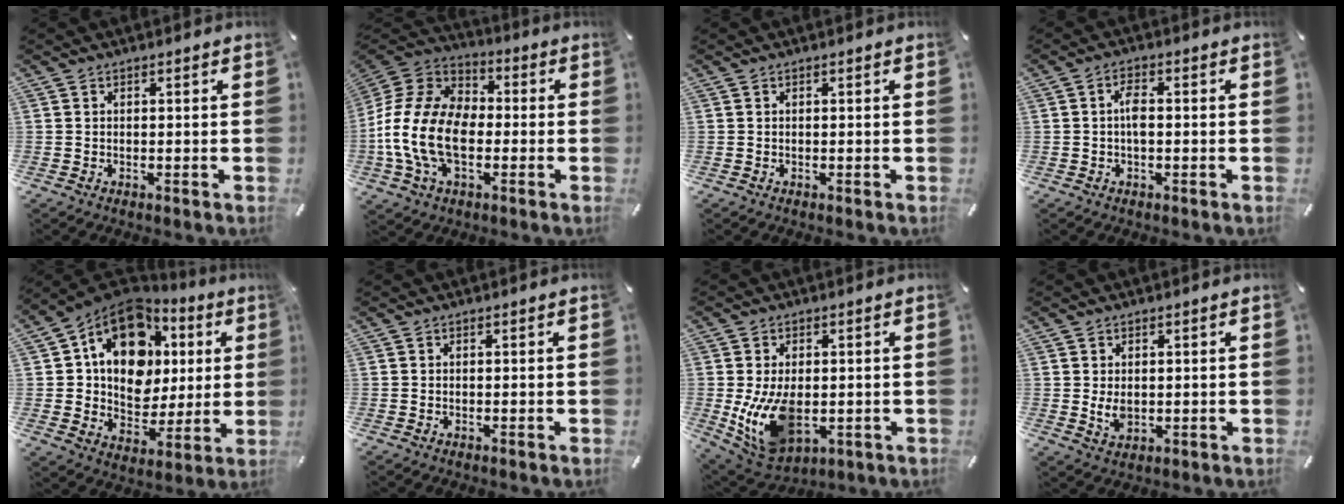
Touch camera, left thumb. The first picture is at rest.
{"total": 17.4, "force": [-4.7, 11.6, 12.1], "torque": [-0.262, 0.025, -0.084]}
{"total": 0.0}
{"total": 3.4, "force": [-0.3, 1.5, 3.1], "torque": [-0.065, 0.003, -0.009]}
{"total": 15.9, "force": [6.2, 12.4, 7.9], "torque": [-0.122, -0.036, 0.117]}
{"total": 0.0}
{"total": 12.9, "force": [-1.1, 8.5, 9.7], "torque": [-0.193, -0.015, -0.016]}
{"total": 3.6, "force": [0.2, 2.6, 2.6], "torque": [-0.062, -0.001, 0.002]}